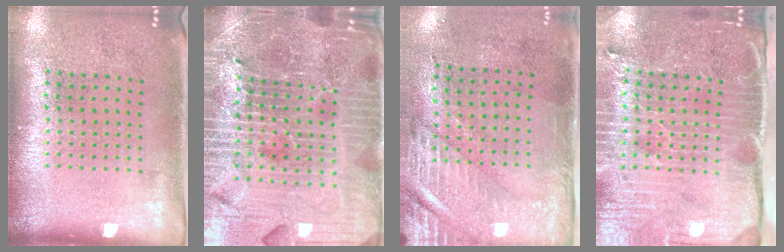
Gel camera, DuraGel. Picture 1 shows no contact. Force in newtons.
{"total": 5.4, "press": 5.0, "slide": 1.9}
{"total": 3.0, "press": 2.5, "slide": 1.5}
{"total": 4.6, "press": 3.9, "slide": 2.5}